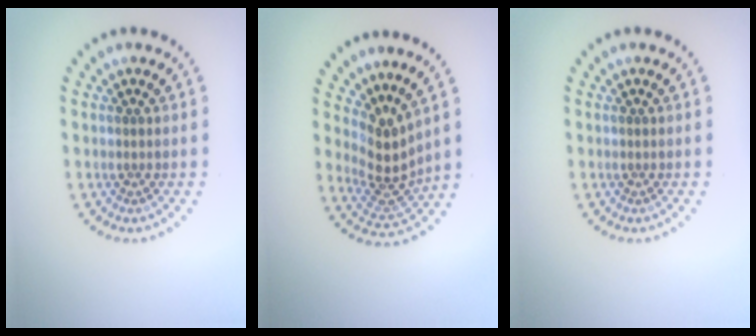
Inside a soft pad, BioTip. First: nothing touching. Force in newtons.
{"total": 3.7, "press": 2.7, "slide": 2.5}
{"total": 0.0}